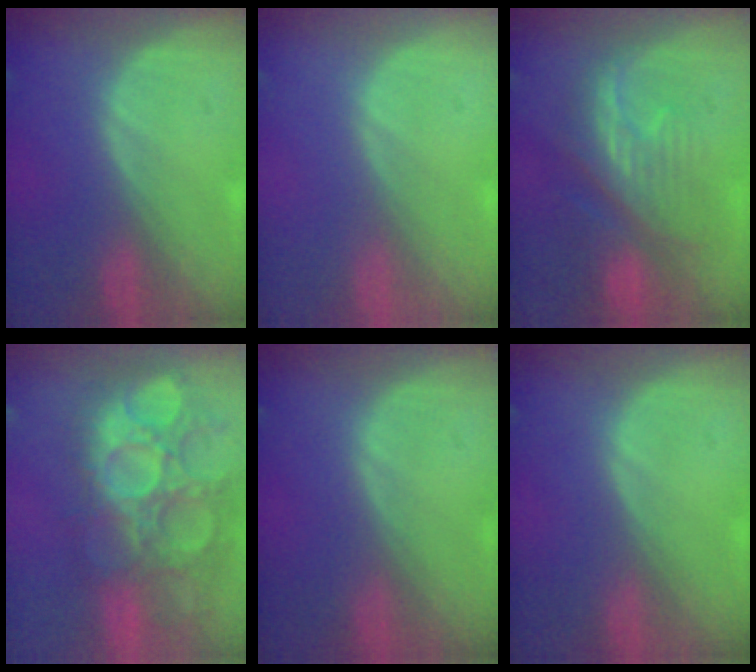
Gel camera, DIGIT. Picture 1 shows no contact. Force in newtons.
{"total": 0.0}
{"total": 9.8, "press": 9.0, "slide": 4.1}
{"total": 14.5, "press": 12.8, "slide": 6.9}
{"total": 0.0}
{"total": 0.0}